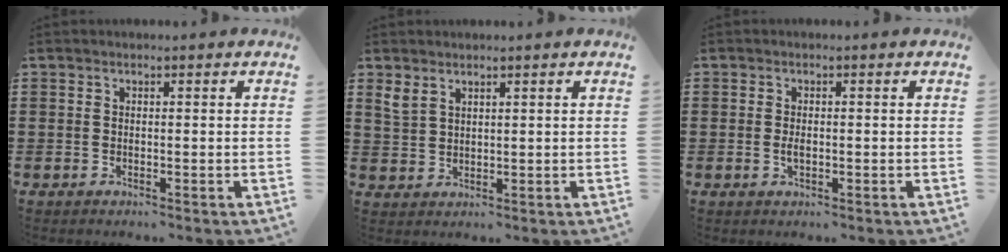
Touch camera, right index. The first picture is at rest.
{"total": 2.7, "force": [2.1, 1.3, 1.0], "torque": [-0.024, 0.004, 0.040]}
{"total": 1.7, "force": [-0.3, 0.7, 1.5], "torque": [-0.028, -0.001, -0.005]}